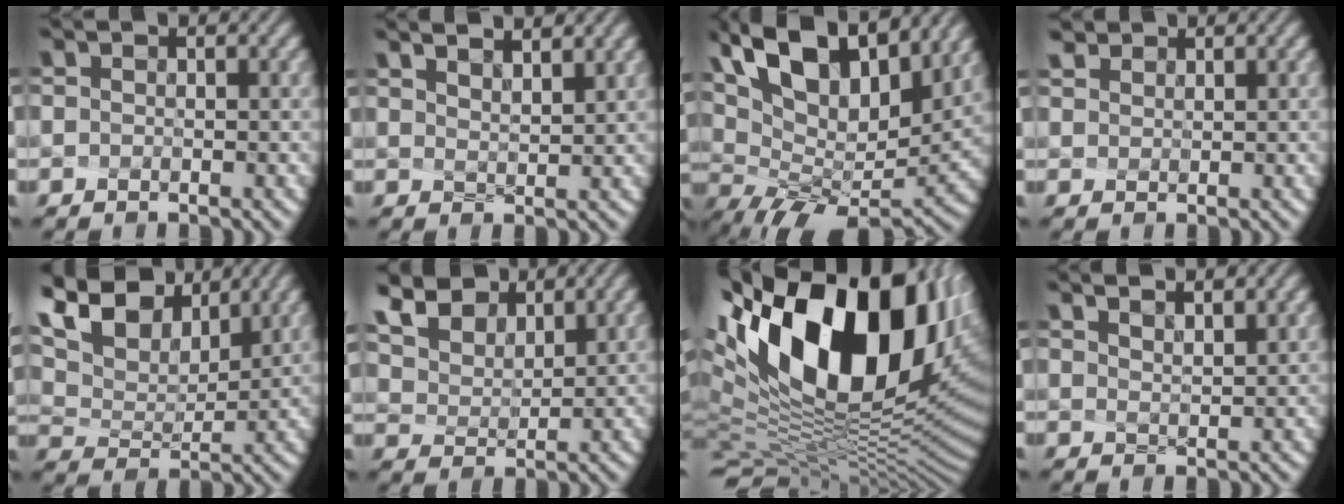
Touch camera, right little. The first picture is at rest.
{"total": 3.5, "force": [3.1, 0.3, 1.7], "torque": [-0.029, 0.000, 0.051]}
{"total": 15.1, "force": [8.0, 6.4, 11.0], "torque": [-0.197, 0.020, 0.152]}
{"total": 1.5, "force": [1.4, 0.5, 0.1], "torque": [-0.025, -0.005, 0.042]}
{"total": 10.2, "force": [7.4, 4.4, 5.5], "torque": [-0.143, 0.019, 0.118]}
{"total": 8.9, "force": [6.6, 4.8, 3.5], "torque": [-0.118, 0.020, 0.124]}
{"total": 20.1, "force": [7.1, 10.6, 15.5], "torque": [-0.301, 0.016, 0.155]}
{"total": 2.7, "force": [2.5, 0.0, 1.1], "torque": [-0.023, -0.005, 0.052]}